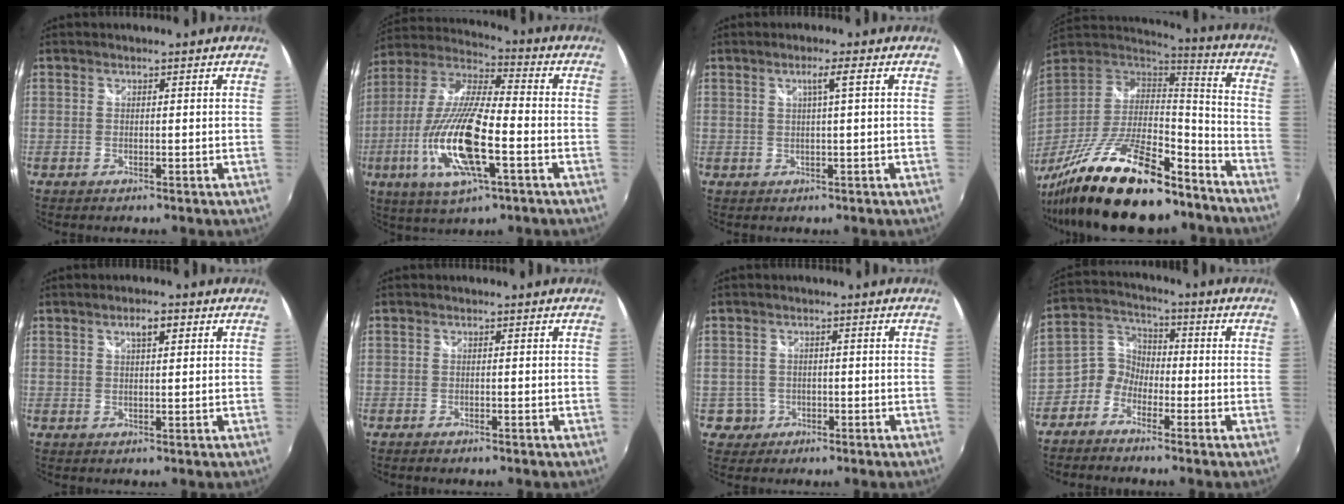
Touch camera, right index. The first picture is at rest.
{"total": 19.8, "force": [-6.3, 5.5, 18.0], "torque": [-0.366, -0.027, -0.123]}
{"total": 2.3, "force": [0.6, -0.5, 2.1], "torque": [-0.037, 0.001, 0.010]}
{"total": 27.1, "force": [-19.1, 9.2, 16.9], "torque": [-0.317, -0.028, -0.302]}
{"total": 3.0, "force": [1.4, 1.1, 2.4], "torque": [-0.039, 0.008, 0.022]}
{"total": 1.0, "force": [-0.9, 0.4, 0.4], "torque": [-0.011, -0.005, -0.017]}
{"total": 2.5, "force": [-0.4, 2.4, 0.2], "torque": [-0.002, 0.006, -0.002]}
{"total": 5.9, "force": [-3.3, 4.6, 1.9], "torque": [-0.044, 0.022, -0.081]}